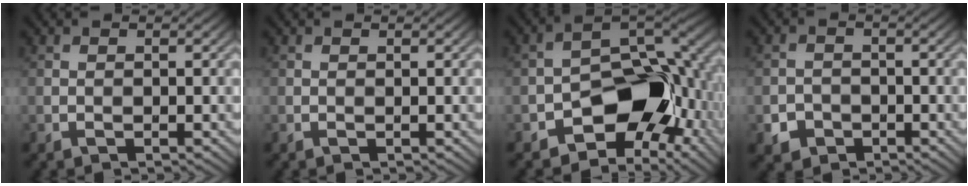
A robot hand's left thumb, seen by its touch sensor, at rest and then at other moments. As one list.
[{"total": 0.0}, {"total": 12.2, "force": [-4.2, 7.7, 8.5], "torque": [-0.121, -0.014, -0.074]}, {"total": 2.5, "force": [-1.3, 2.0, 0.4], "torque": [-0.010, -0.007, -0.021]}]